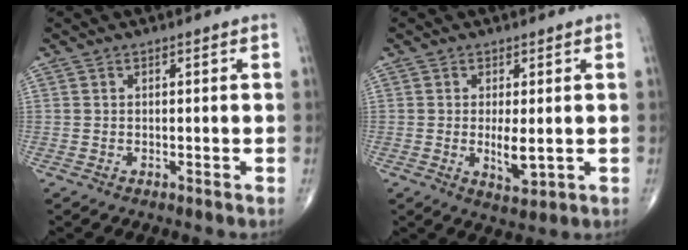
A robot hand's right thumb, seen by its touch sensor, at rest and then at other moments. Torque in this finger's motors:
{"motor_torque": [2.16, 2.84, 0.67, 0.31, 0.19]}